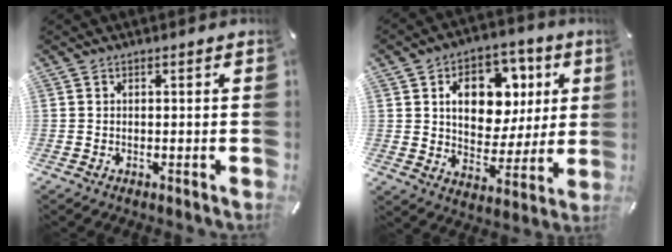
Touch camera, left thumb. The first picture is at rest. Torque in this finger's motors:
{"motor_torque": [0.82, 0.31, 0.53, -0.02, 0.30]}